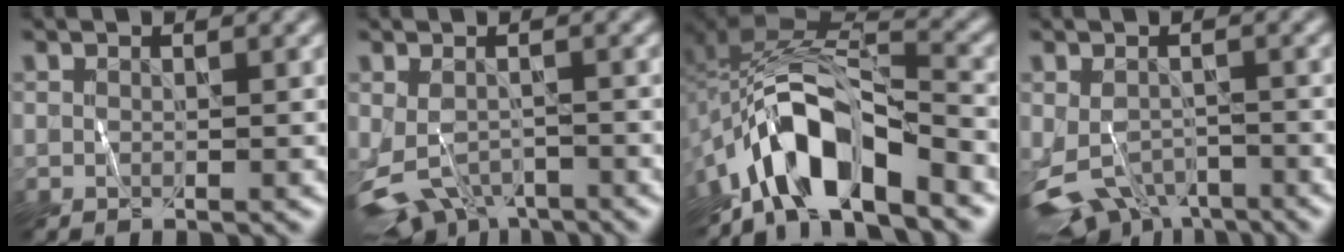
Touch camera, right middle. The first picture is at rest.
{"total": 4.2, "force": [-2.6, 2.3, 2.4], "torque": [-0.048, -0.028, -0.043]}
{"total": 9.3, "force": [-5.3, 3.3, 6.9], "torque": [-0.116, 0.015, -0.099]}
{"total": 5.1, "force": [-3.0, 2.9, 3.0], "torque": [-0.055, -0.024, -0.050]}